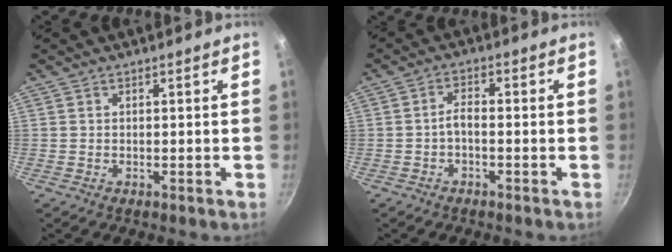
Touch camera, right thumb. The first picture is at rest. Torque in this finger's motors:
{"motor_torque": [-0.28, -0.34, 0.12, -0.07, 0.11]}